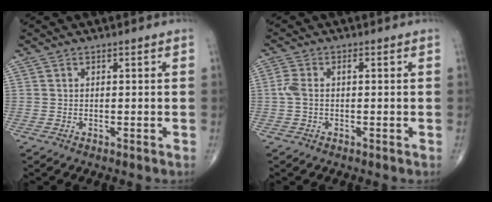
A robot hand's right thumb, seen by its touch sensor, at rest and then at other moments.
{"total": 3.4, "force": [0.0, 1.7, 2.9], "torque": [-0.079, 0.014, -0.003]}